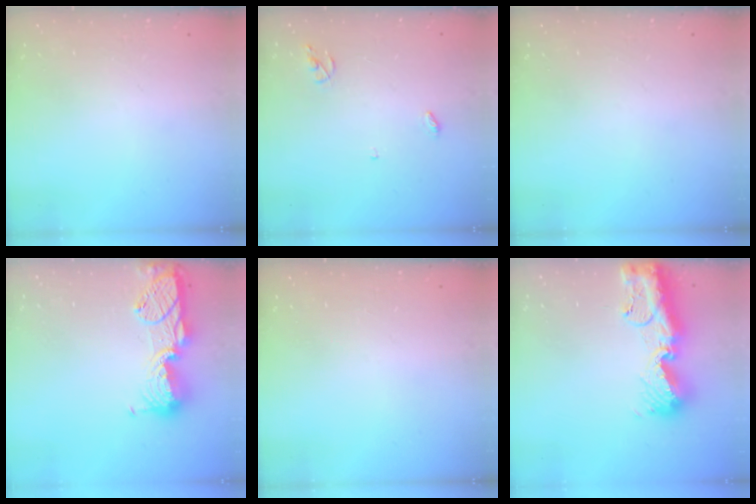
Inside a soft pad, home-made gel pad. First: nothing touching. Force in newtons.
{"total": 3.7, "press": 3.7, "slide": 0.2}
{"total": 0.0}
{"total": 16.3, "press": 15.3, "slide": 5.7}
{"total": 0.0}
{"total": 15.0, "press": 14.9, "slide": 1.7}